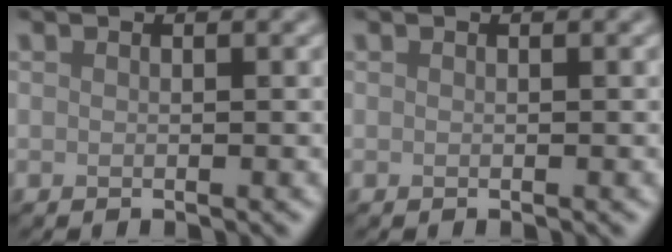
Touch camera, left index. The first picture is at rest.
{"total": 0.0}